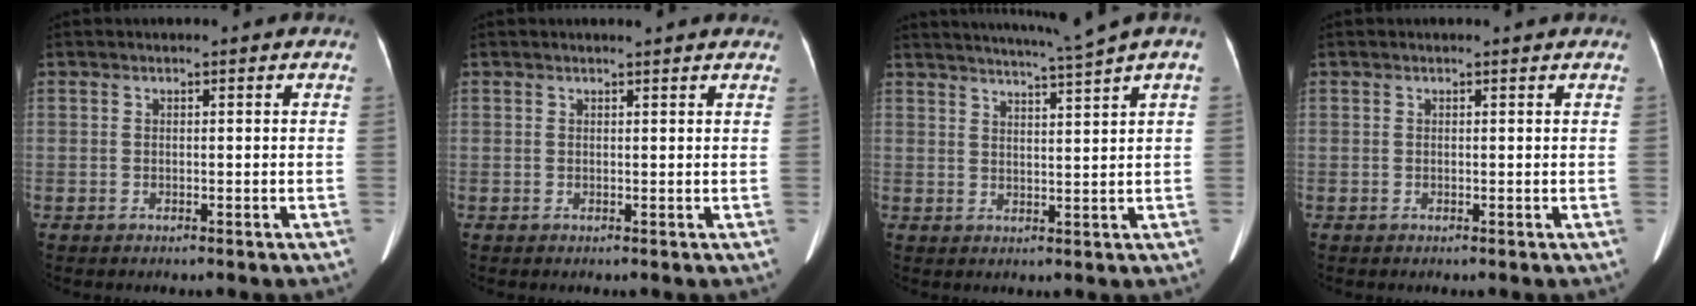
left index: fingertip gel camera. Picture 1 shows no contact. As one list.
[{"total": 4.2, "force": [3.9, 0.3, 1.5], "torque": [-0.020, 0.013, 0.037]}, {"total": 8.0, "force": [6.7, -2.2, 3.9], "torque": [-0.062, -0.009, 0.096]}, {"total": 0.7, "force": [0.7, -0.1, 0.1], "torque": [-0.007, -0.001, 0.008]}]